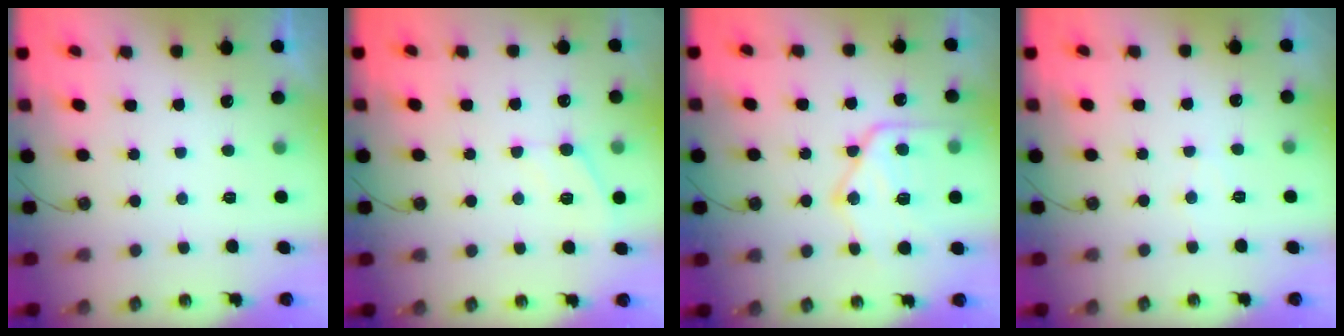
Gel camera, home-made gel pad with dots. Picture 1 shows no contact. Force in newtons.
{"total": 6.3, "press": 6.3, "slide": 0.5}
{"total": 18.1, "press": 18.1, "slide": 1.4}
{"total": 4.0, "press": 3.9, "slide": 0.6}